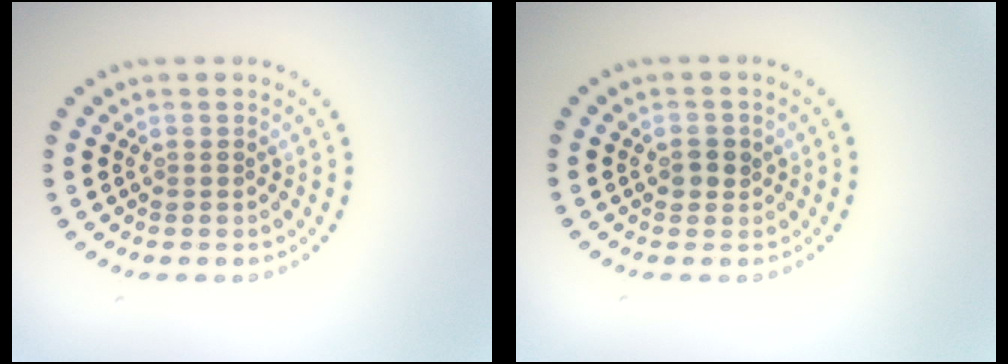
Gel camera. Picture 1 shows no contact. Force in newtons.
{"total": 1.3, "press": 1.3, "slide": 0.4}